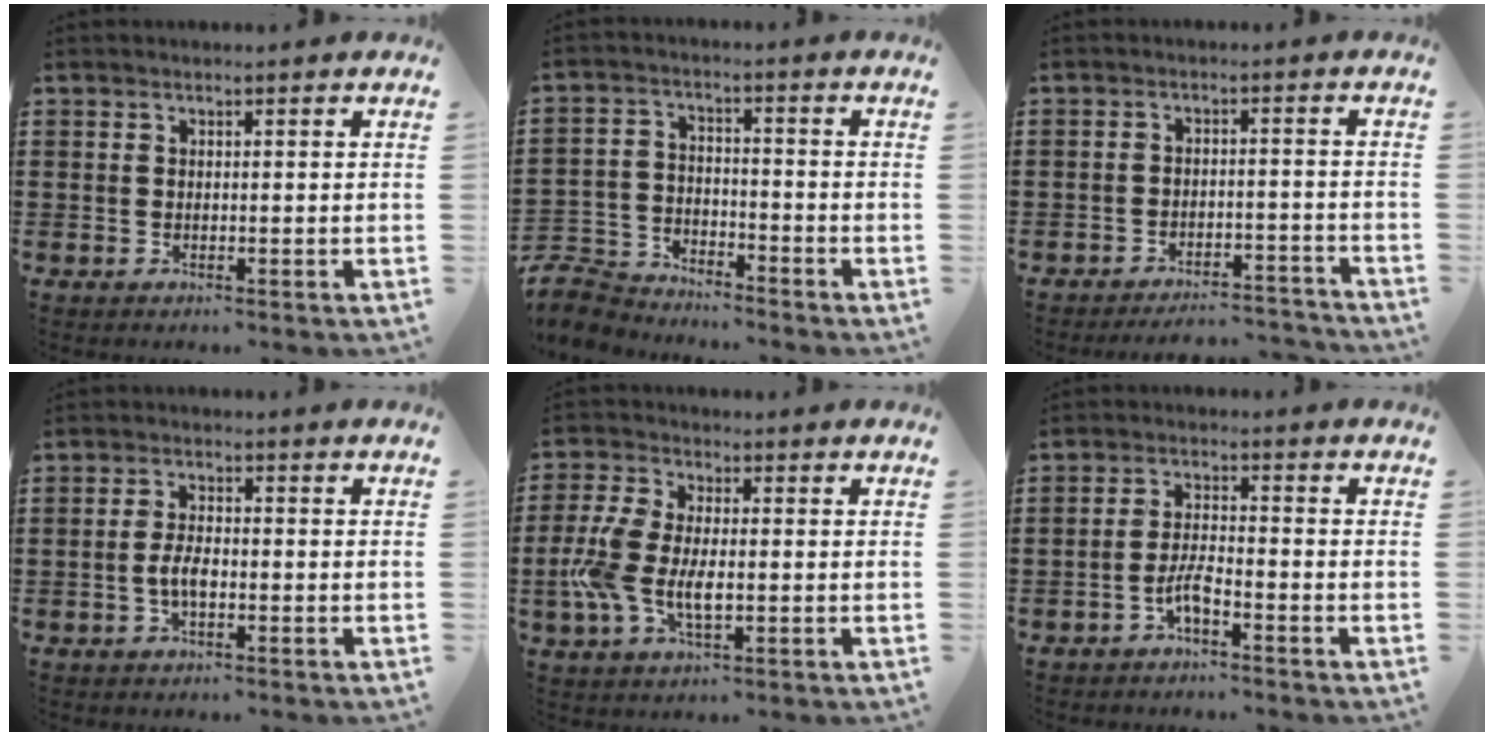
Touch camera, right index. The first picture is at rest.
{"total": 6.0, "force": [-5.8, 1.4, 0.6], "torque": [-0.035, 0.003, -0.123]}
{"total": 3.7, "force": [-3.7, 0.1, 0.8], "torque": [-0.016, 0.001, -0.075]}
{"total": 3.3, "force": [-0.8, 1.3, 3.0], "torque": [-0.069, -0.003, -0.019]}
{"total": 8.2, "force": [-1.4, 4.1, 7.0], "torque": [-0.170, -0.008, -0.033]}
{"total": 4.1, "force": [-2.4, 0.7, 3.3], "torque": [-0.084, -0.006, -0.051]}